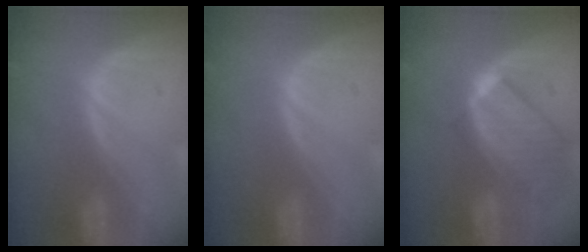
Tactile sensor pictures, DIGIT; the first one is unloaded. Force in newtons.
{"total": 0.0}
{"total": 9.8, "press": 8.6, "slide": 4.8}